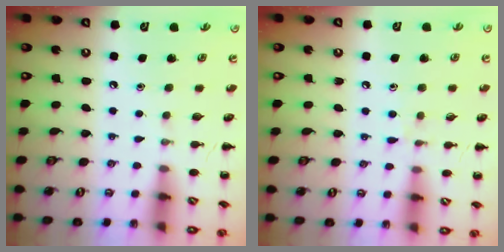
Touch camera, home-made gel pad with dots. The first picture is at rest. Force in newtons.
{"total": 6.4, "press": 6.0, "slide": 2.2}